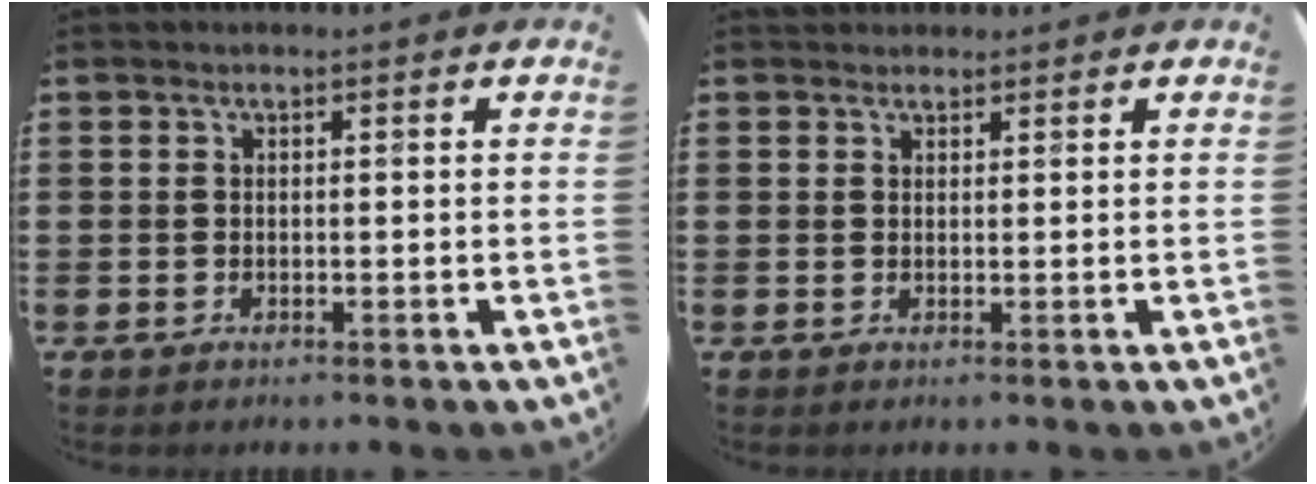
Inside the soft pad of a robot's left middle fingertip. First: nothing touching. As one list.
[{"total": 1.0, "force": [0.9, 0.3, -0.1], "torque": [0.002, 0.003, 0.018]}]